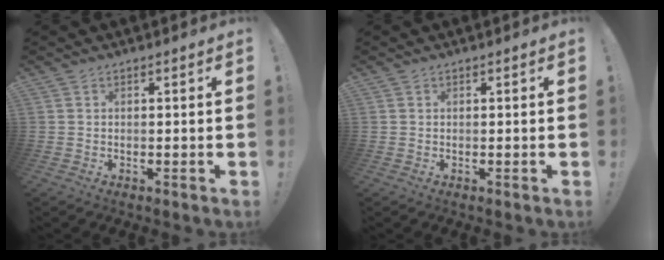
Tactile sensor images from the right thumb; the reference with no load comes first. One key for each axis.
{"total": 0.0}